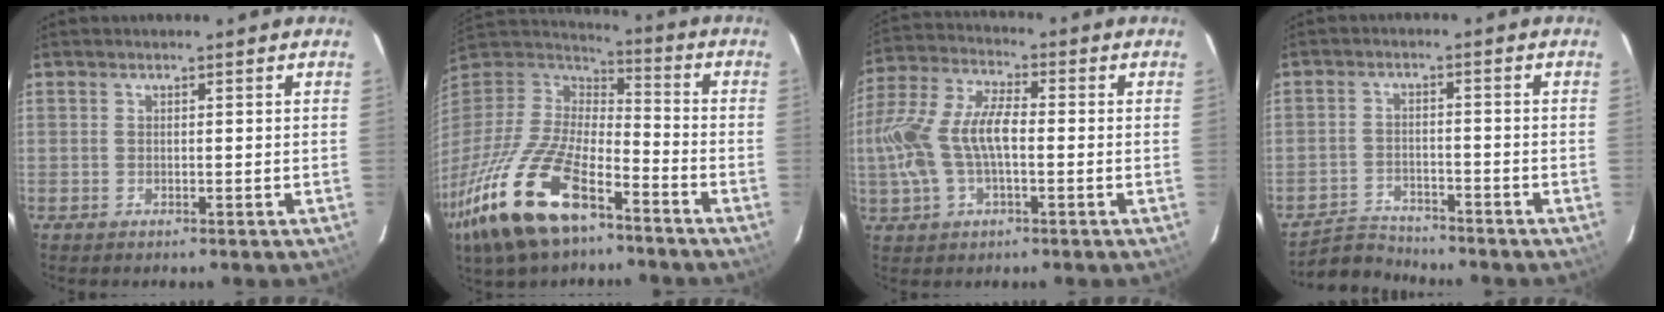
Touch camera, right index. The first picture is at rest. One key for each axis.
{"total": 26.0, "fx": -15.6, "fy": 10.9, "fz": 17.7, "tx": -0.379, "ty": -0.042, "tz": -0.282}
{"total": 13.9, "fx": -1.5, "fy": 6.7, "fz": 12.1, "tx": -0.263, "ty": 0.013, "tz": -0.030}
{"total": 5.9, "fx": -5.7, "fy": 1.4, "fz": -0.2, "tx": -0.018, "ty": 0.012, "tz": -0.106}